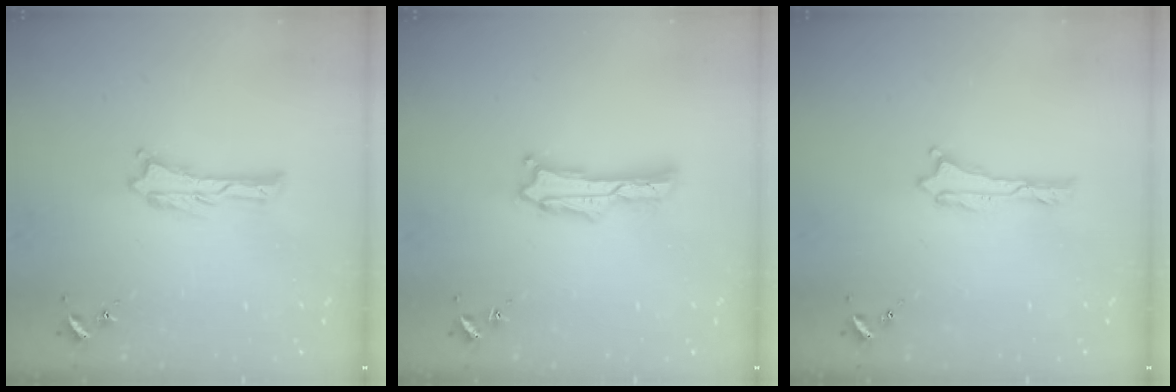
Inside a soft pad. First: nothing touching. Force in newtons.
{"total": 1.4, "press": 1.3, "slide": 0.2}
{"total": 0.0}